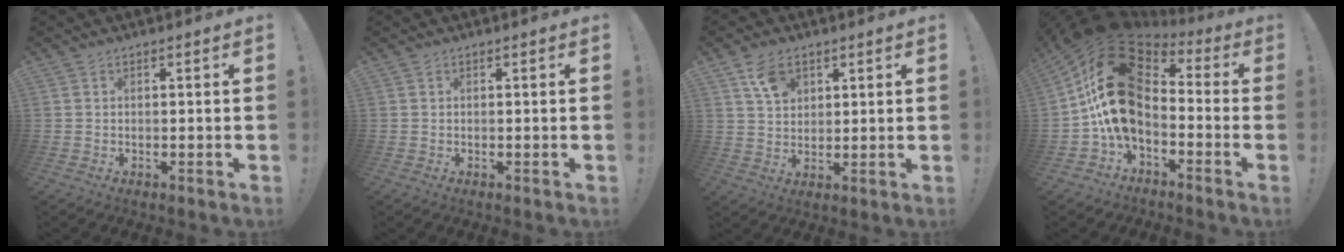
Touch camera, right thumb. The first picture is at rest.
{"total": 0.0}
{"total": 7.3, "force": [4.1, 5.0, 3.4], "torque": [-0.058, -0.009, 0.077]}
{"total": 21.5, "force": [1.8, 13.5, 16.7], "torque": [-0.317, -0.008, 0.039]}